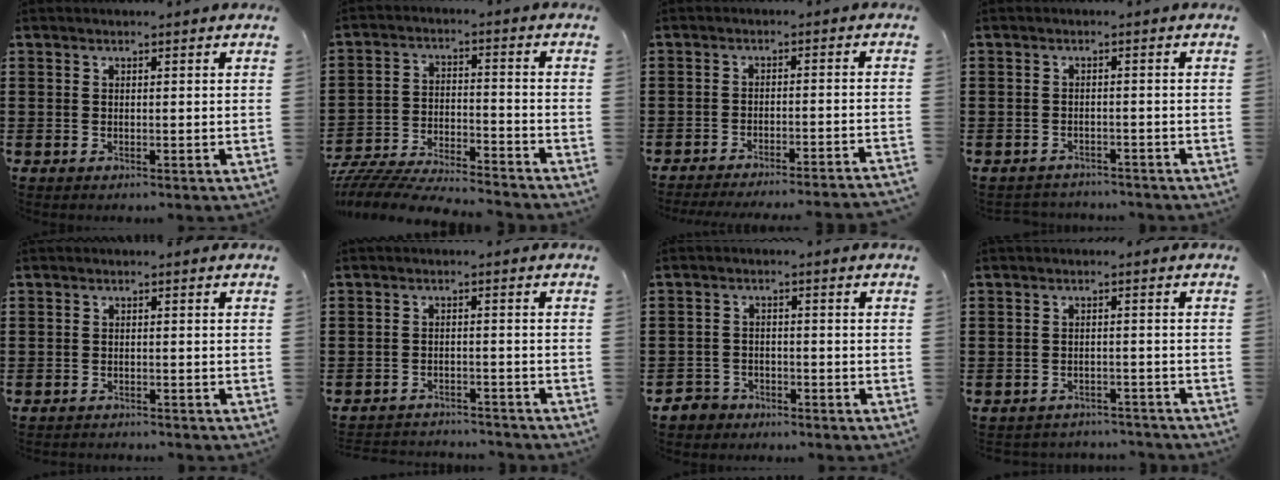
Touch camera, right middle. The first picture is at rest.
{"total": 6.6, "force": [-6.5, 0.4, 1.2], "torque": [-0.035, 0.000, -0.132]}
{"total": 3.2, "force": [-3.2, -0.4, 0.6], "torque": [-0.012, -0.001, -0.067]}
{"total": 1.9, "force": [-1.8, 0.3, -0.3], "torque": [-0.001, 0.001, -0.043]}
{"total": 1.4, "force": [-1.3, 0.2, -0.2], "torque": [0.001, 0.004, -0.031]}
{"total": 2.7, "force": [-2.7, 0.2, 0.0], "torque": [-0.007, 0.000, -0.058]}
{"total": 3.2, "force": [-3.0, 1.1, -0.3], "torque": [-0.012, -0.002, -0.068]}
{"total": 2.3, "force": [-2.3, 0.3, -0.1], "torque": [-0.005, 0.000, -0.050]}